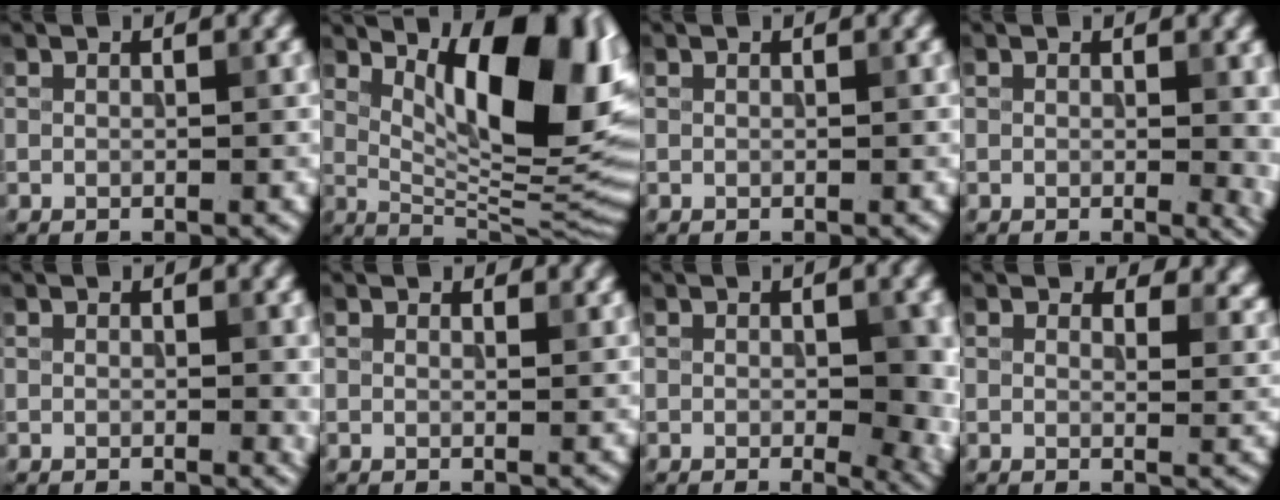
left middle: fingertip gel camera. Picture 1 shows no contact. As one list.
[{"total": 14.2, "force": [5.0, 4.9, 12.4], "torque": [-0.152, -0.005, 0.083]}, {"total": 0.0}, {"total": 2.6, "force": [0.1, 0.9, 2.5], "torque": [-0.022, -0.005, 0.000]}, {"total": 1.1, "force": [0.2, 0.4, 1.0], "torque": [-0.008, -0.003, 0.003]}, {"total": 1.4, "force": [1.2, 0.5, 0.5], "torque": [-0.006, -0.002, 0.016]}, {"total": 7.0, "force": [-0.8, 2.9, 6.3], "torque": [-0.073, -0.010, -0.006]}, {"total": 3.9, "force": [3.0, 1.8, 1.8], "torque": [-0.025, -0.003, 0.032]}]